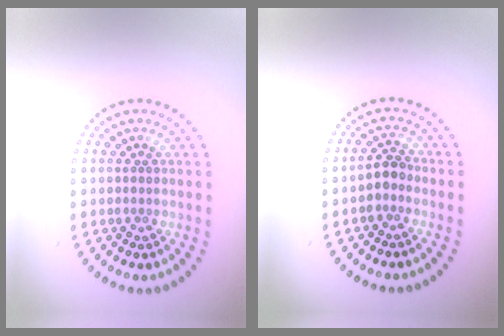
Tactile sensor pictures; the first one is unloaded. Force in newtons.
{"total": 1.7, "press": 1.5, "slide": 0.9}